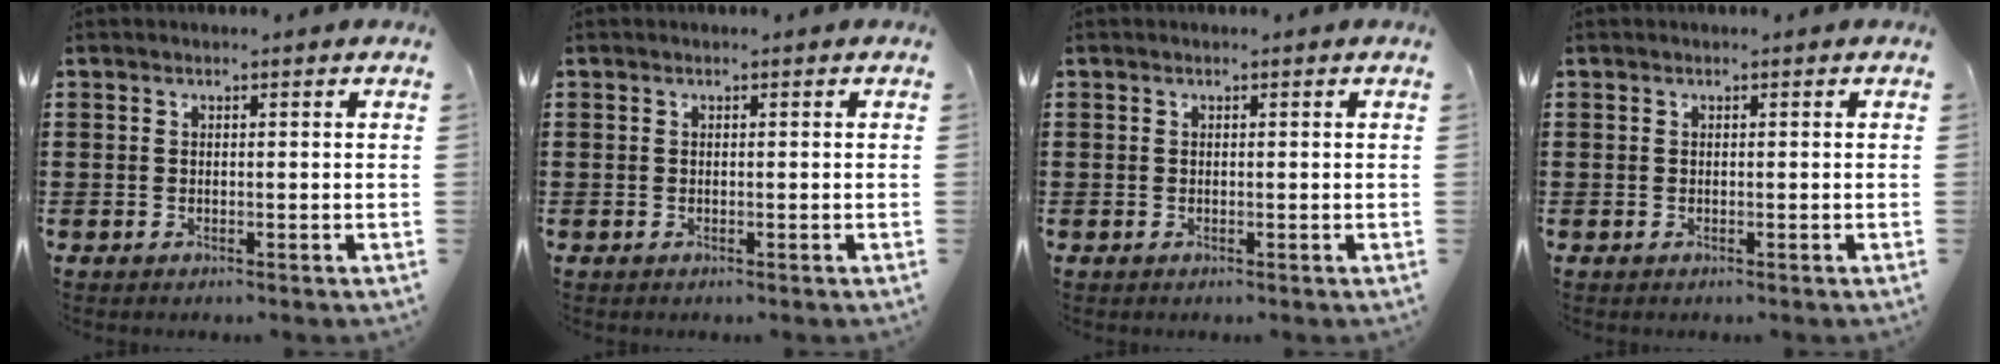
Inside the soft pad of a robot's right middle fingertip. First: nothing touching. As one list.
[{"total": 0.0}, {"total": 0.0}, {"total": 0.0}]